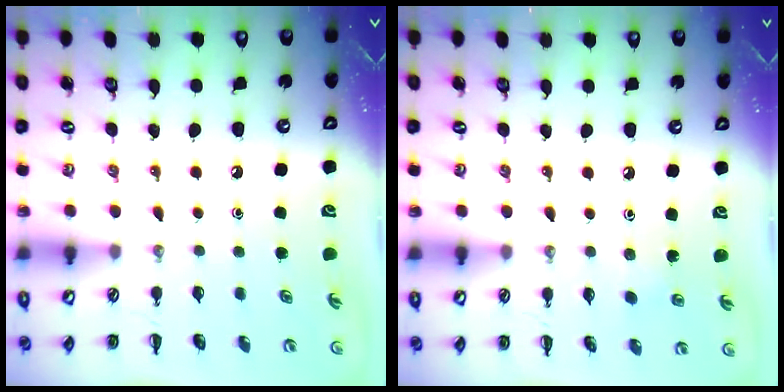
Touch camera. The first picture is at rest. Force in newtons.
{"total": 1.4, "press": 1.3, "slide": 0.5}